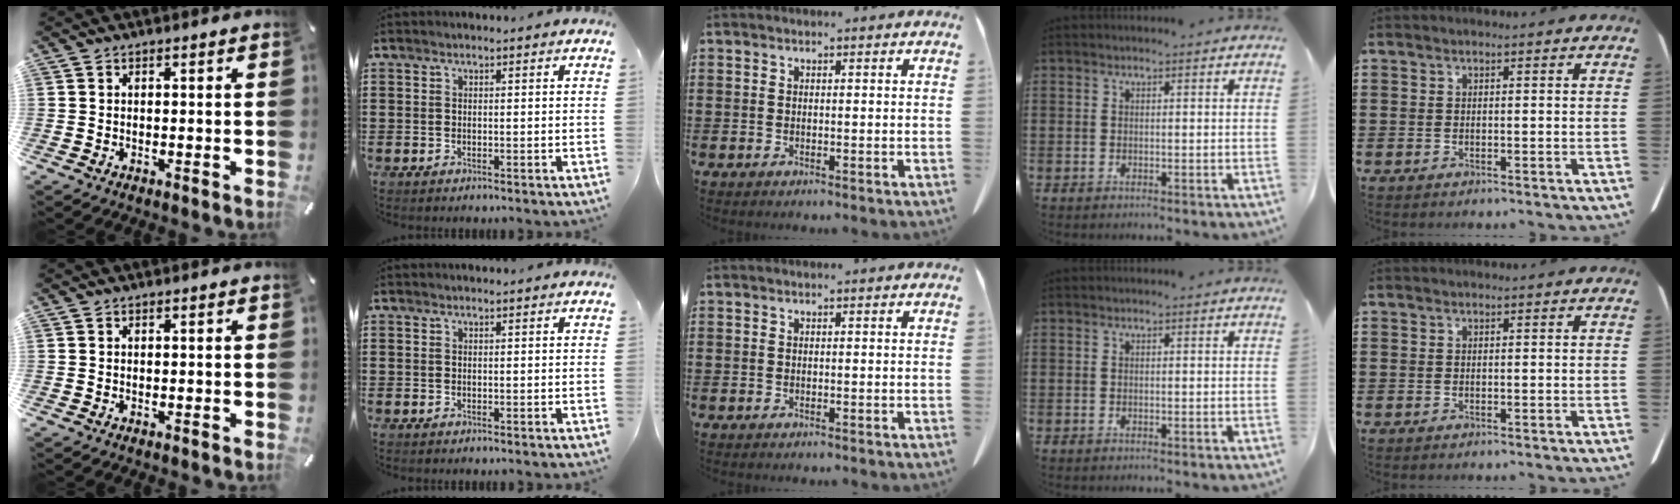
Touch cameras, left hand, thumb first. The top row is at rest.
{}